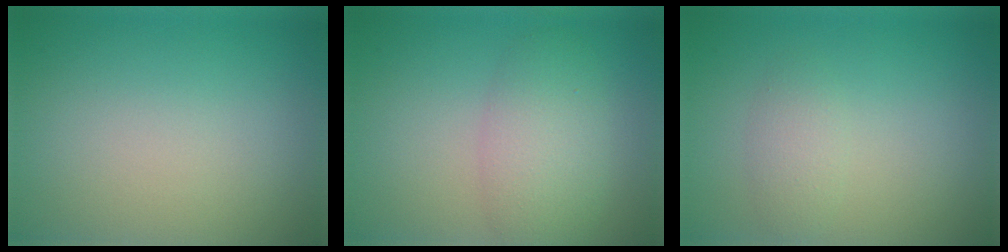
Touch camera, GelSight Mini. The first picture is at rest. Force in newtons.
{"total": 4.3, "press": 4.3, "slide": 0.2}
{"total": 1.7, "press": 1.7, "slide": 0.0}